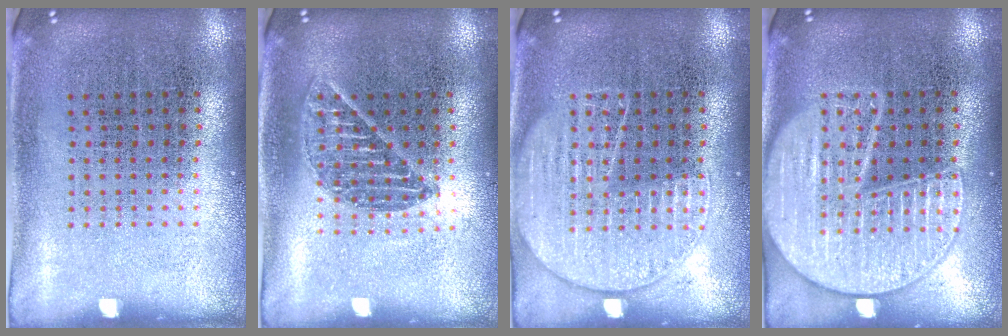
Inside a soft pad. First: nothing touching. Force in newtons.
{"total": 1.1, "press": 1.0, "slide": 0.4}
{"total": 2.6, "press": 2.6, "slide": 0.3}
{"total": 3.4, "press": 3.4, "slide": 0.3}